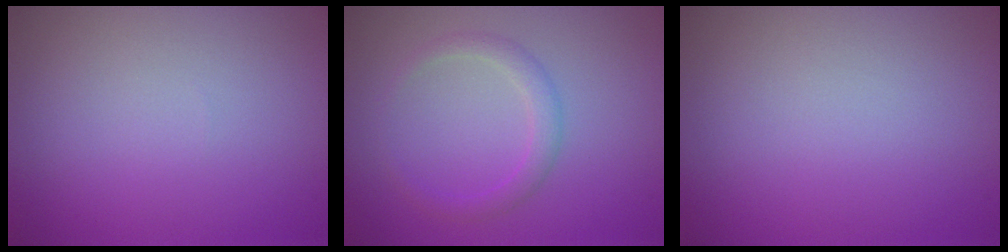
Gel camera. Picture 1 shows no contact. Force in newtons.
{"total": 1.8, "press": 1.7, "slide": 0.1}
{"total": 0.0}